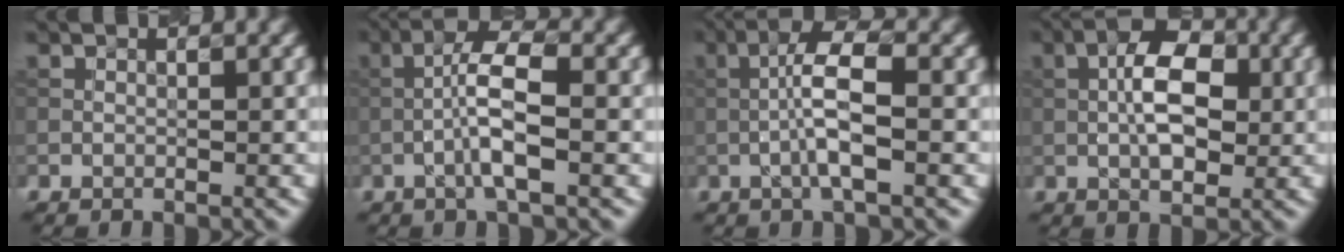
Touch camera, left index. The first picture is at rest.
{"total": 4.3, "force": [-1.1, 0.6, 4.1], "torque": [-0.078, 0.015, -0.029]}
{"total": 4.6, "force": [-0.9, 0.7, 4.4], "torque": [-0.084, 0.015, -0.025]}
{"total": 5.9, "force": [0.3, 2.9, 5.1], "torque": [-0.085, 0.010, -0.002]}